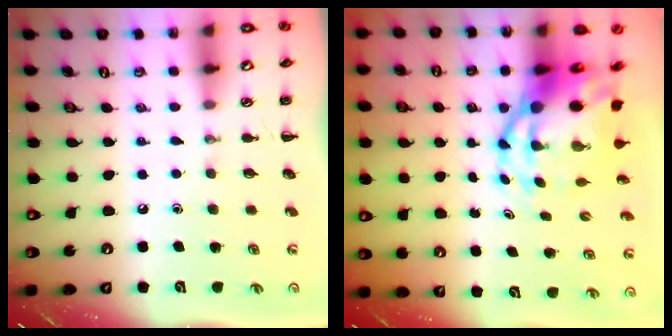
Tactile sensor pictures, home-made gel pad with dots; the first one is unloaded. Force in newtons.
{"total": 11.5, "press": 11.1, "slide": 3.2}